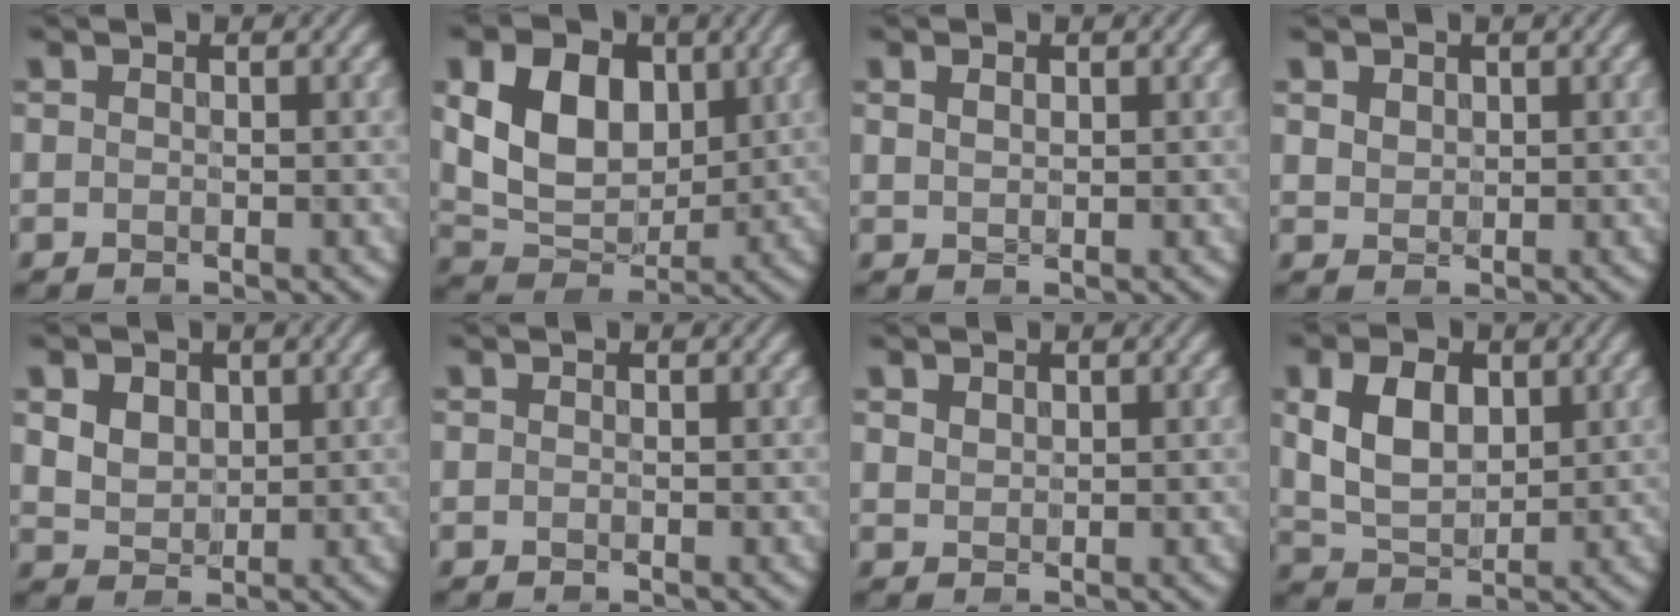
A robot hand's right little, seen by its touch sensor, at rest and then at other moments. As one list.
[{"total": 7.4, "force": [1.2, 5.3, 5.1], "torque": [-0.105, -0.011, 0.025]}, {"total": 0.6, "force": [0.3, 0.4, 0.4], "torque": [-0.013, 0.001, 0.016]}, {"total": 1.4, "force": [0.7, 1.1, 0.6], "torque": [-0.024, -0.002, 0.028]}, {"total": 3.8, "force": [1.3, 3.0, 1.9], "torque": [-0.072, 0.000, 0.039]}, {"total": 0.0}, {"total": 1.2, "force": [0.8, 0.8, 0.4], "torque": [-0.018, 0.000, 0.028]}, {"total": 5.1, "force": [0.7, 3.3, 3.8], "torque": [-0.087, -0.002, 0.020]}]